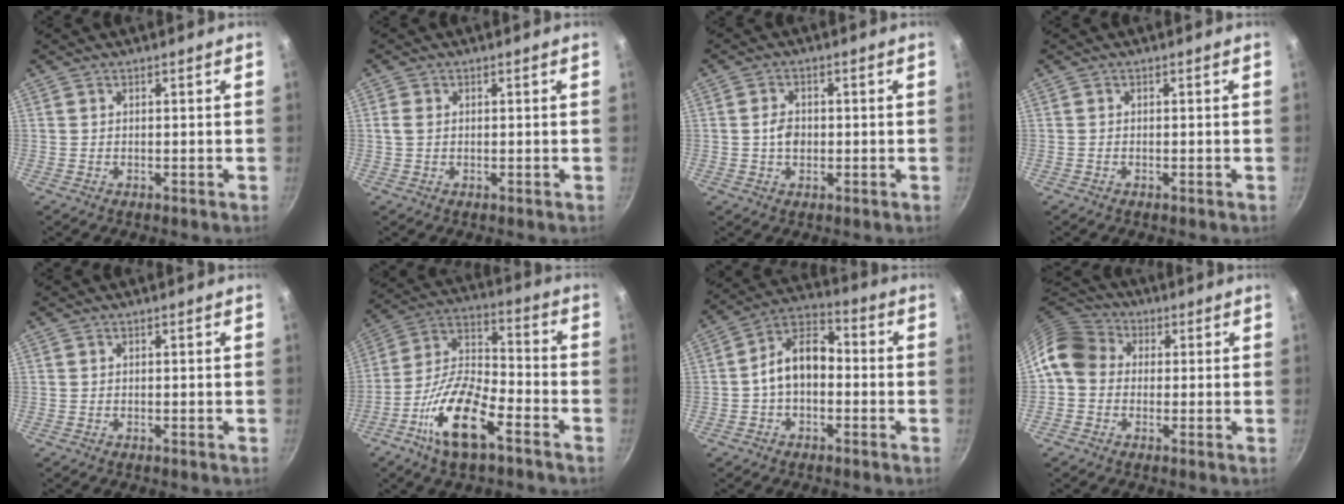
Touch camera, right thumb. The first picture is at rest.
{"total": 1.7, "force": [0.2, 1.2, 1.2], "torque": [-0.026, 0.004, 0.003]}
{"total": 3.5, "force": [-0.2, 2.6, 2.3], "torque": [-0.029, 0.006, -0.006]}
{"total": 0.0}
{"total": 0.0}
{"total": 16.5, "force": [-8.5, 6.4, 12.7], "torque": [-0.235, 0.049, -0.172]}
{"total": 10.3, "force": [-1.2, 6.8, 7.7], "torque": [-0.104, 0.045, -0.039]}
{"total": 9.2, "force": [0.5, 7.9, 4.8], "torque": [-0.067, 0.025, -0.014]}